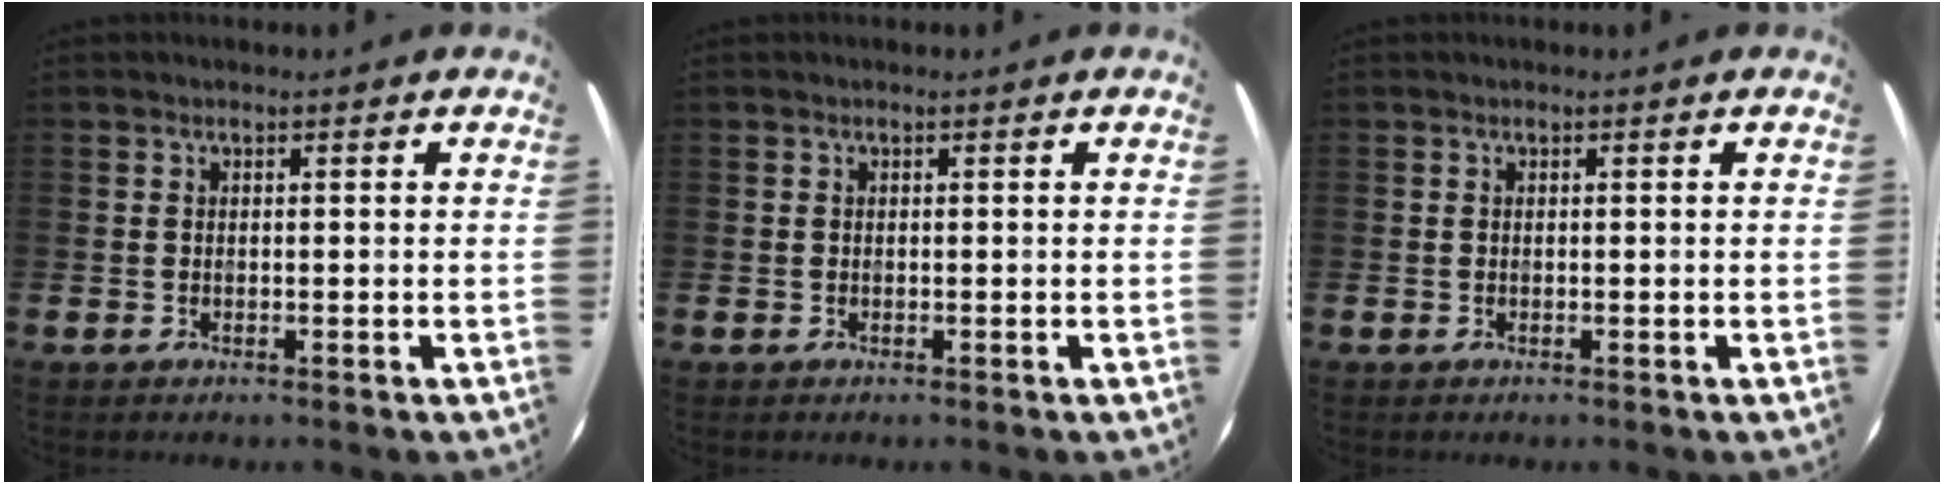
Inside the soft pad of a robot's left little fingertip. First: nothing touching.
{"total": 0.0}
{"total": 0.0}